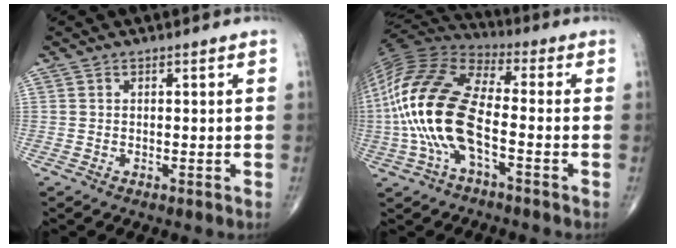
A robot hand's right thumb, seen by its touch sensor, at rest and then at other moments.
{"total": 19.5, "force": [-3.6, 8.3, 17.3], "torque": [-0.379, 0.026, -0.076]}